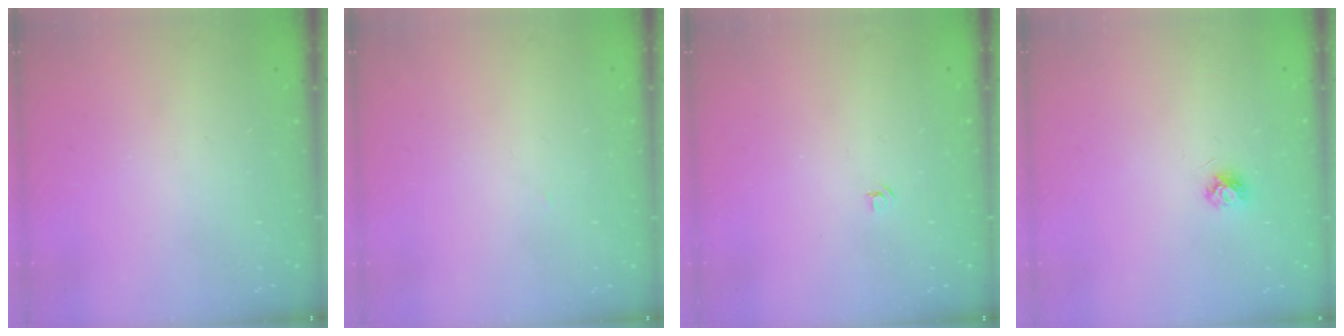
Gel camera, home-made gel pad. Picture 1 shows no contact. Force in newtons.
{"total": 1.1, "press": 1.1, "slide": 0.1}
{"total": 3.2, "press": 3.2, "slide": 0.4}
{"total": 4.5, "press": 4.5, "slide": 0.6}